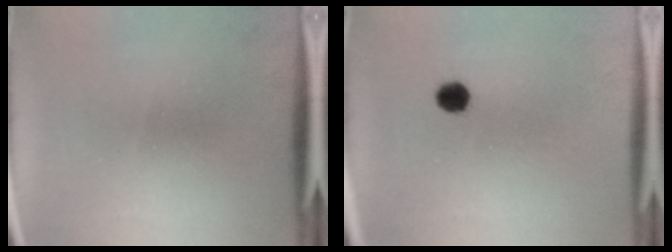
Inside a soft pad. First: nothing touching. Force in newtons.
{"total": 3.0}